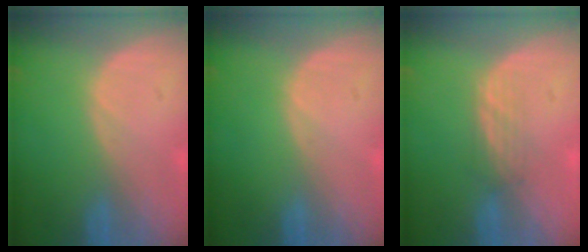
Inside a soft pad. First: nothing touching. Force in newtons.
{"total": 0.0}
{"total": 2.2, "press": 2.2, "slide": 0.4}